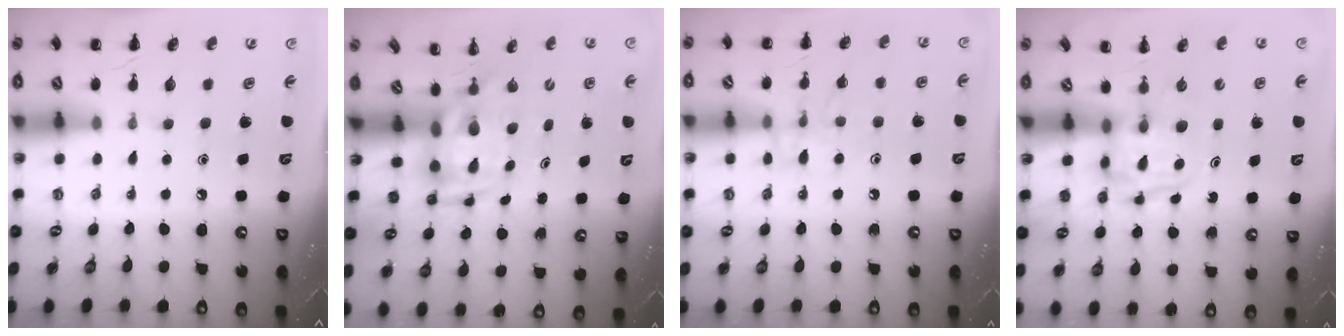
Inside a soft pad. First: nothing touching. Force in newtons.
{"total": 4.1, "press": 4.0, "slide": 0.9}
{"total": 9.6, "press": 9.6, "slide": 0.6}
{"total": 3.5, "press": 3.5, "slide": 0.3}